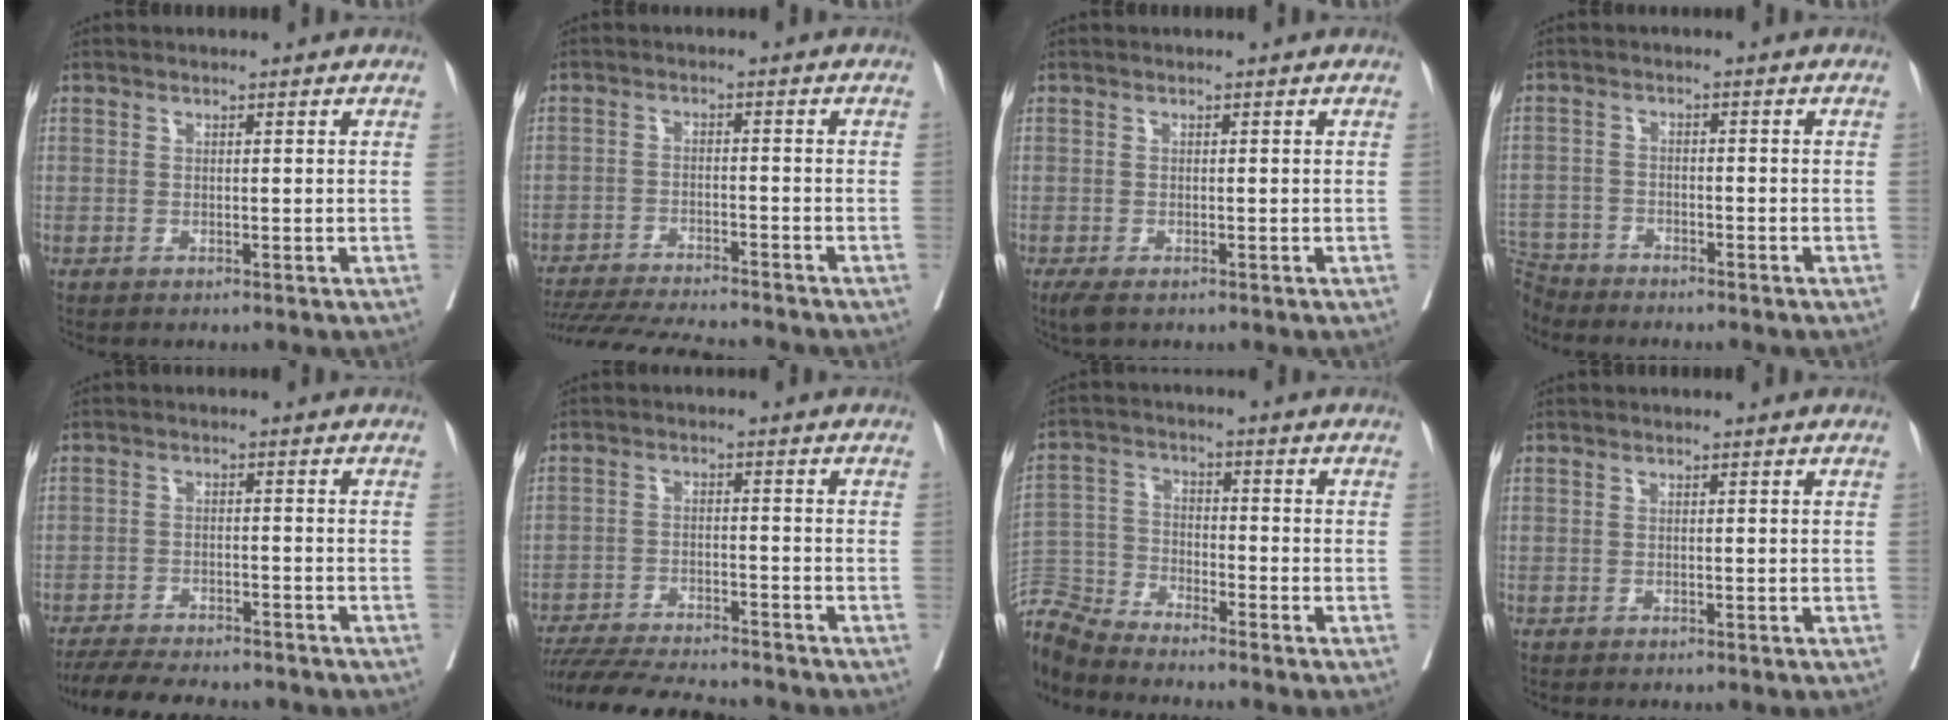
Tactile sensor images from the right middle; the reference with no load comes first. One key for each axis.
{"total": 15.3, "fx": -14.1, "fy": 1.1, "fz": 5.8, "tx": -0.101, "ty": -0.022, "tz": -0.210}
{"total": 2.4, "fx": -1.6, "fy": 1.0, "fz": 1.5, "tx": -0.031, "ty": -0.008, "tz": -0.023}
{"total": 6.3, "fx": -6.1, "fy": 1.8, "fz": -0.3, "tx": 0.003, "ty": -0.002, "tz": -0.117}
{"total": 13.9, "fx": -12.3, "fy": 2.9, "fz": 5.8, "tx": -0.103, "ty": -0.010, "tz": -0.172}
{"total": 15.1, "fx": -13.9, "fy": 1.8, "fz": 5.8, "tx": -0.101, "ty": -0.017, "tz": -0.209}
{"total": 10.0, "fx": -9.9, "fy": 0.3, "fz": 1.6, "tx": -0.035, "ty": 0.008, "tz": -0.192}
{"total": 0.0}